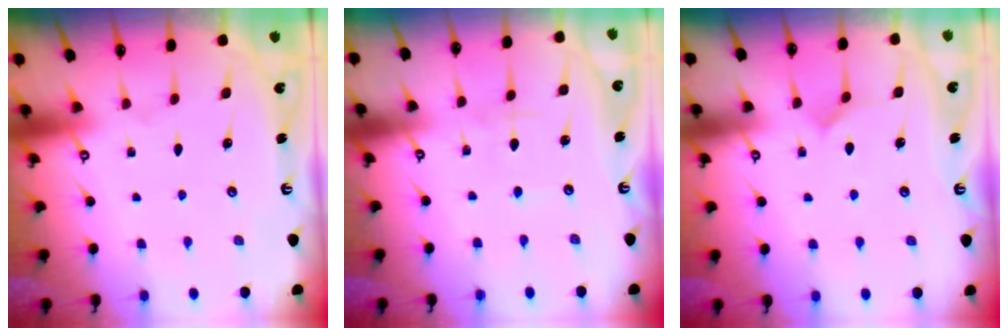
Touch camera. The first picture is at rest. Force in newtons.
{"total": 2.4, "press": 2.4, "slide": 0.3}
{"total": 4.9, "press": 4.9, "slide": 0.4}